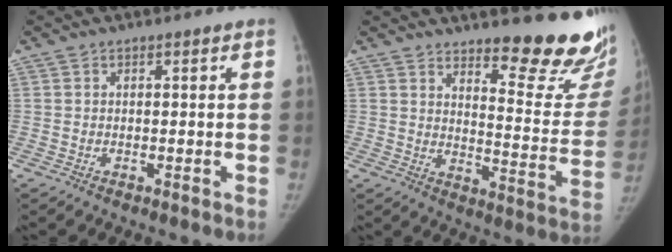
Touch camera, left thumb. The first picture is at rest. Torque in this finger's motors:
{"motor_torque": [1.37, 0.56, 0.70, -0.79, 0.16]}